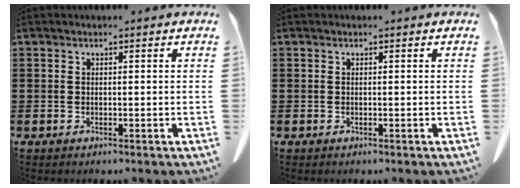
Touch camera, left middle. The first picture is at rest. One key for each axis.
{"total": 0.0}